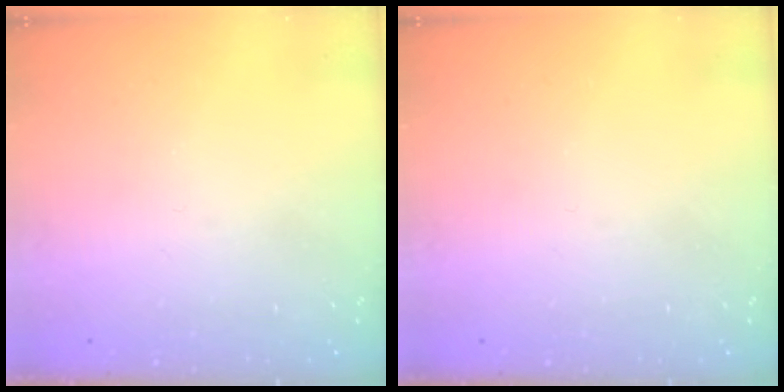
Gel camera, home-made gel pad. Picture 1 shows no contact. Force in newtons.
{"total": 0.0}